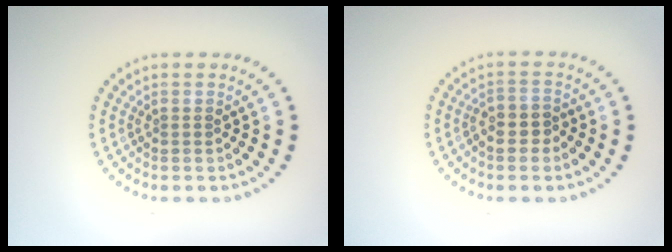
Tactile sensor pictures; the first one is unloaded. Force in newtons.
{"total": 2.2, "press": 2.0, "slide": 0.9}